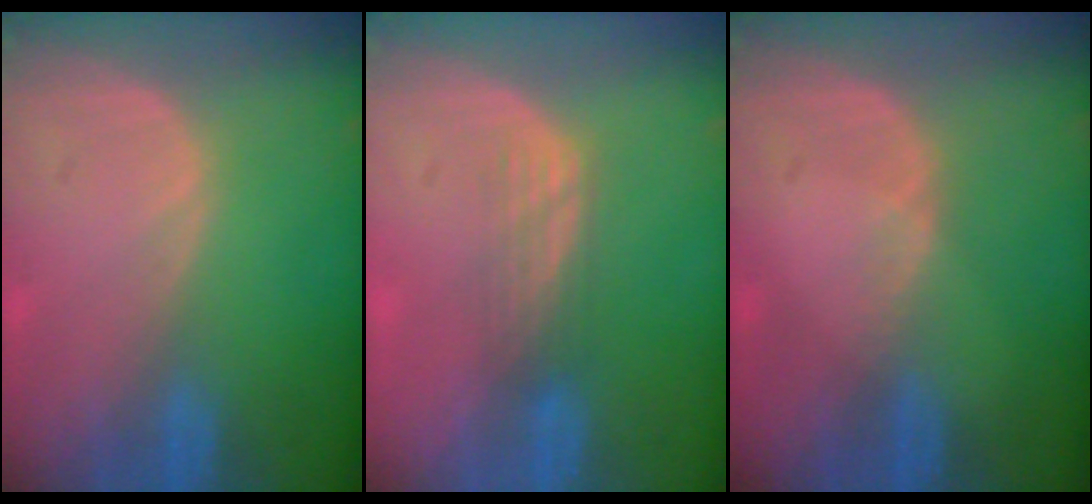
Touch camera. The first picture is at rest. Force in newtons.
{"total": 3.1, "press": 2.6, "slide": 1.5}
{"total": 1.1, "press": 0.8, "slide": 0.8}